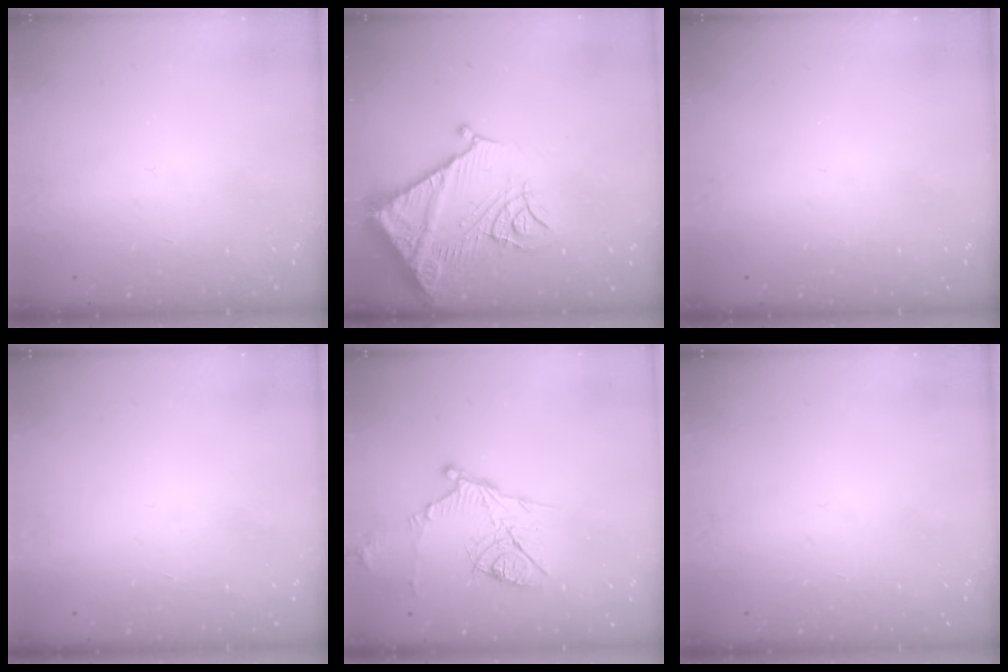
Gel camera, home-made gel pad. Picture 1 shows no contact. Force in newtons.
{"total": 16.1, "press": 16.0, "slide": 1.8}
{"total": 0.0}
{"total": 1.7, "press": 1.7, "slide": 0.1}
{"total": 12.8, "press": 12.8, "slide": 0.8}
{"total": 0.0}